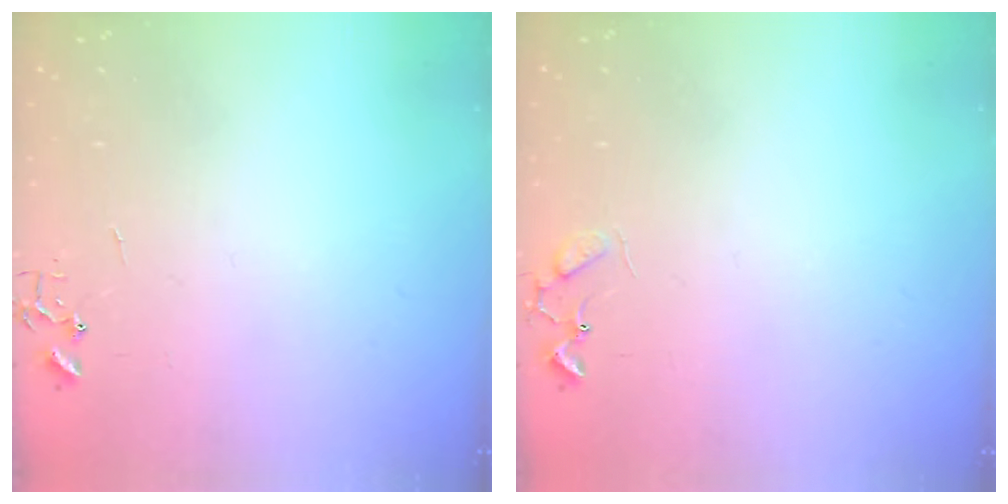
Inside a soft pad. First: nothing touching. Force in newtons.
{"total": 6.2, "press": 6.2, "slide": 0.4}